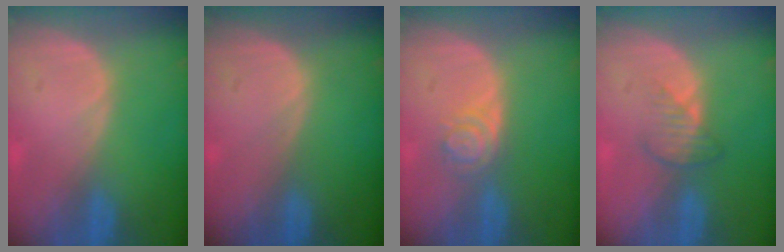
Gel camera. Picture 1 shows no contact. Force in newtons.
{"total": 0.0}
{"total": 3.9, "press": 3.5, "slide": 1.9}
{"total": 3.0, "press": 2.8, "slide": 1.1}